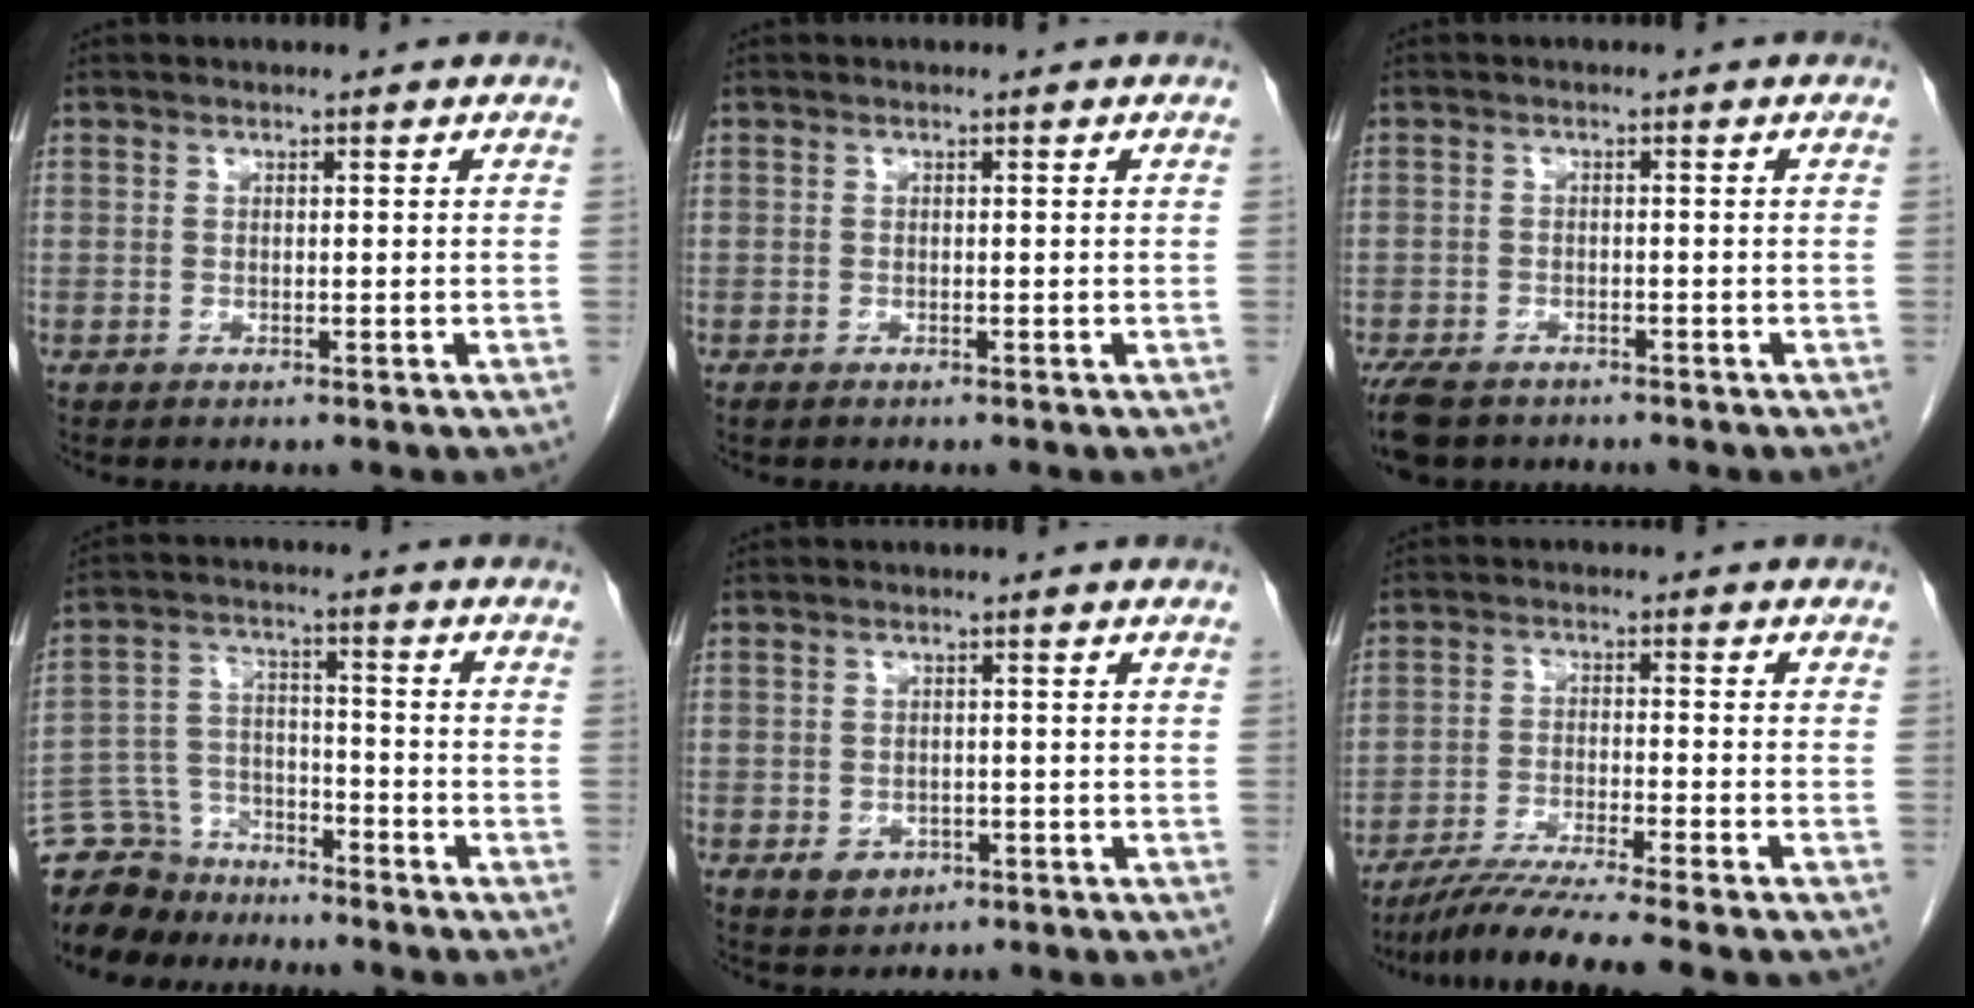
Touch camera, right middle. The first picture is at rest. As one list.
[{"total": 0.6, "force": [-0.4, 0.2, 0.3], "torque": [-0.009, -0.002, -0.005]}, {"total": 7.0, "force": [-5.2, 3.6, 3.1], "torque": [-0.062, -0.008, -0.081]}, {"total": 11.5, "force": [-10.3, 5.1, 0.4], "torque": [-0.021, 0.038, -0.181]}, {"total": 2.9, "force": [-1.2, 2.3, 1.2], "torque": [-0.019, 0.002, -0.007]}, {"total": 9.5, "force": [-8.0, -1.1, 5.2], "torque": [-0.081, -0.030, -0.132]}]